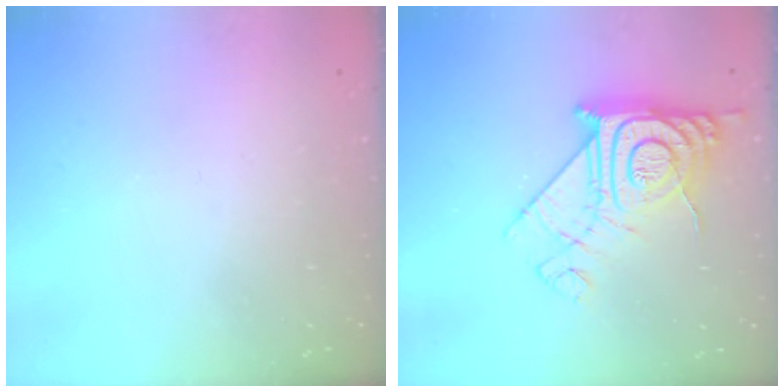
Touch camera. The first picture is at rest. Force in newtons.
{"total": 16.0, "press": 15.9, "slide": 1.3}